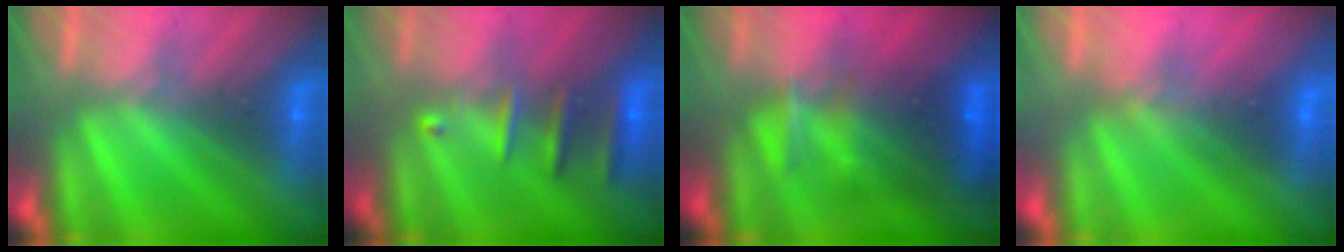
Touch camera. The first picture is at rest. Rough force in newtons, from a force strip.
{"total": 2.5}
{"total": 8.1}
{"total": 2.9}